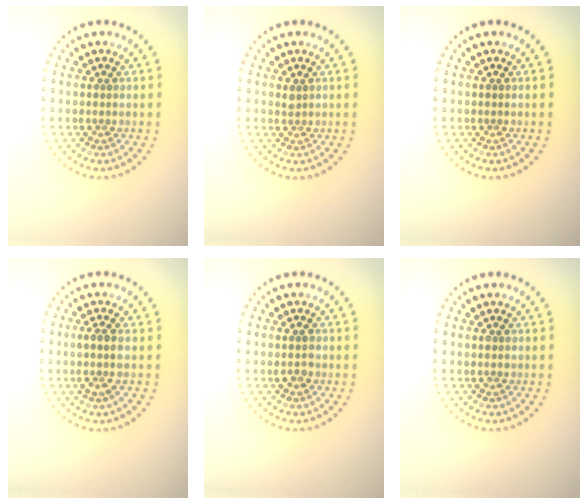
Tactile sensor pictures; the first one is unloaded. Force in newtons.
{"total": 0.6, "press": 0.4, "slide": 0.4}
{"total": 0.0}
{"total": 2.1, "press": 1.7, "slide": 1.2}
{"total": 1.4, "press": 1.4, "slide": 0.3}
{"total": 0.6, "press": 0.6, "slide": 0.1}